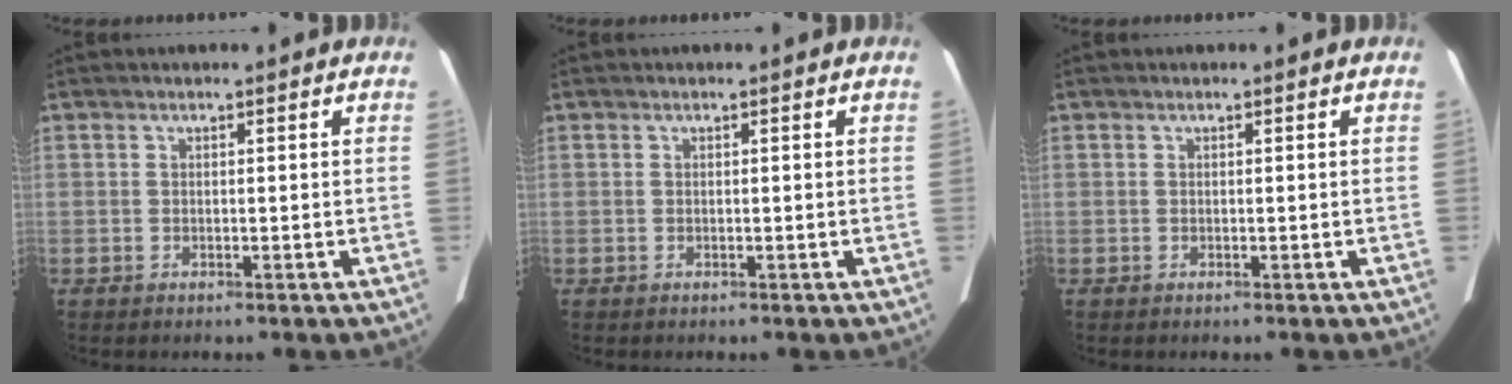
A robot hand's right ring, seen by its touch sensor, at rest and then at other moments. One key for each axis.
{"total": 0.0}
{"total": 0.0}